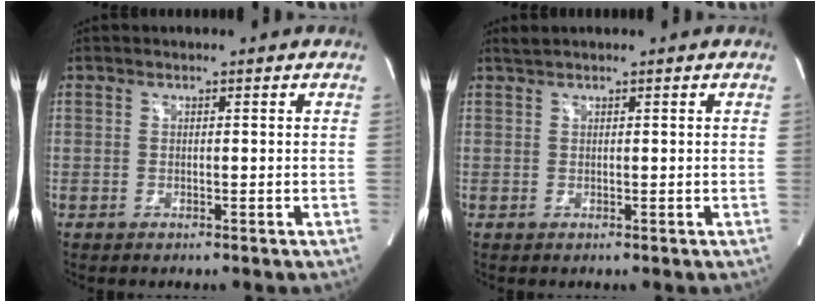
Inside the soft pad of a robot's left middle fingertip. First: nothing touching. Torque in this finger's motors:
{"motor_torque": [0.07, -0.04, -0.06, 0.01]}